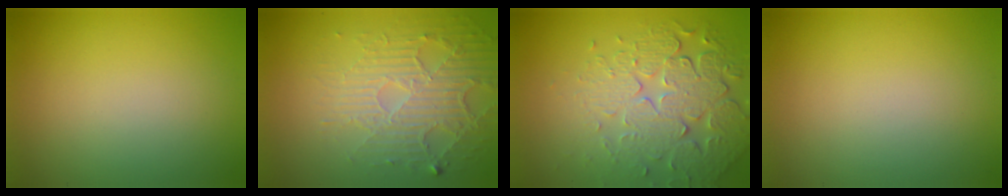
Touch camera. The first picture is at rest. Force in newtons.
{"total": 5.4, "press": 3.6, "slide": 4.0}
{"total": 7.2, "press": 5.4, "slide": 4.8}
{"total": 0.0}